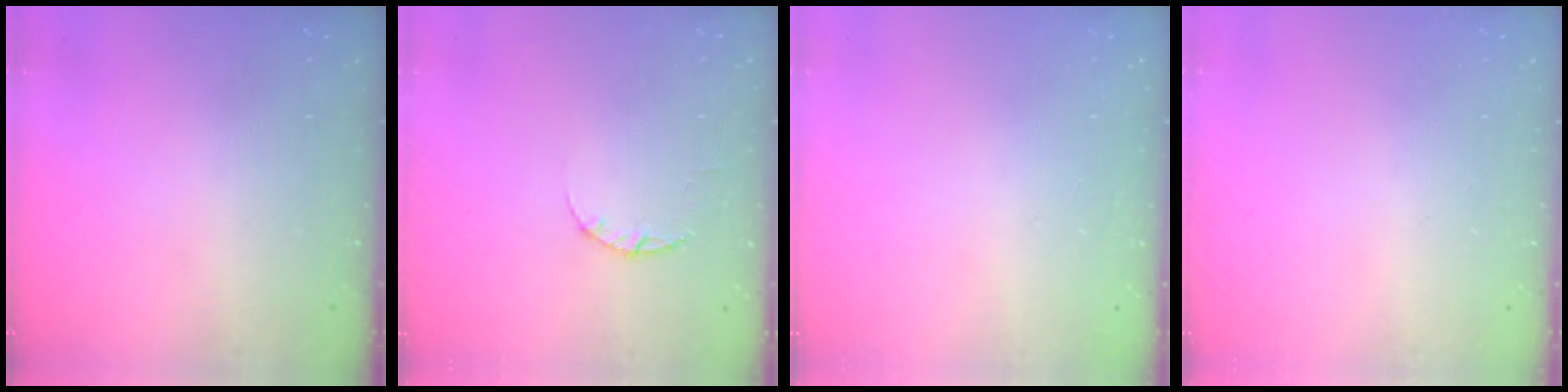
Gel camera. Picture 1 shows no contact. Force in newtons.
{"total": 2.4, "press": 2.3, "slide": 0.4}
{"total": 2.5, "press": 2.5, "slide": 0.2}
{"total": 0.0}